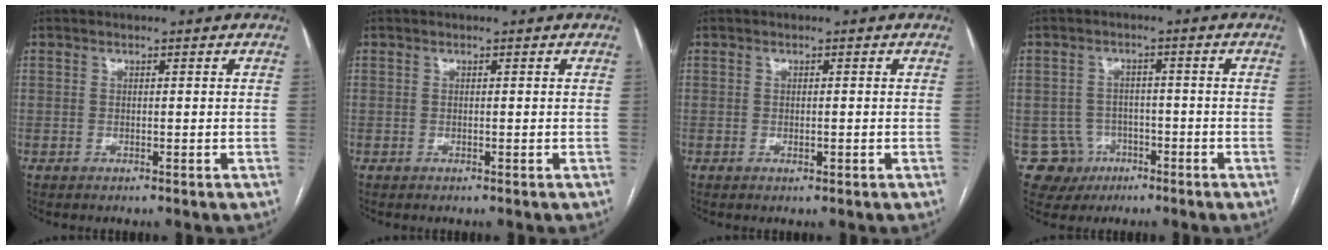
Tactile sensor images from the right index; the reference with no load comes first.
{"total": 0.0}
{"total": 0.9, "force": [-0.3, 0.2, 0.8], "torque": [-0.013, -0.001, -0.002]}
{"total": 5.3, "force": [-2.2, 4.8, -0.2], "torque": [0.010, 0.013, -0.030]}